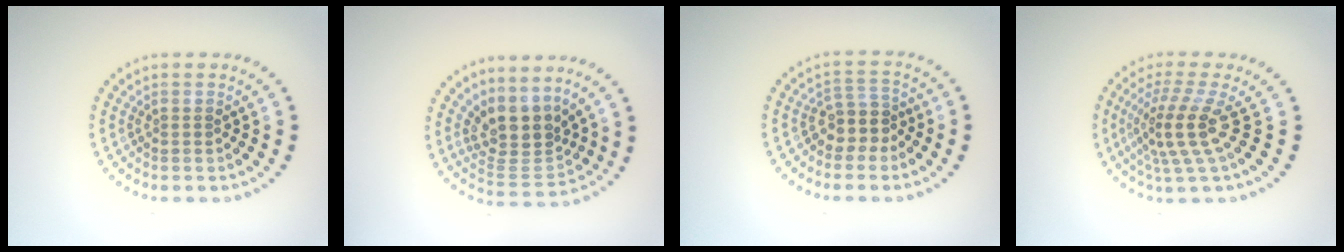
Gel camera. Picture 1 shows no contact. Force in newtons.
{"total": 4.1, "press": 3.1, "slide": 2.6}
{"total": 2.6, "press": 2.1, "slide": 1.6}
{"total": 4.2, "press": 2.9, "slide": 3.1}